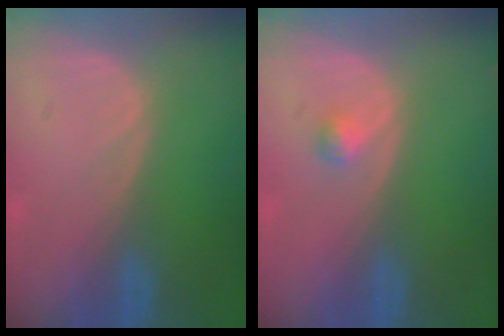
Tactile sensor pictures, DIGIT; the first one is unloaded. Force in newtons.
{"total": 1.1, "press": 1.1, "slide": 0.1}